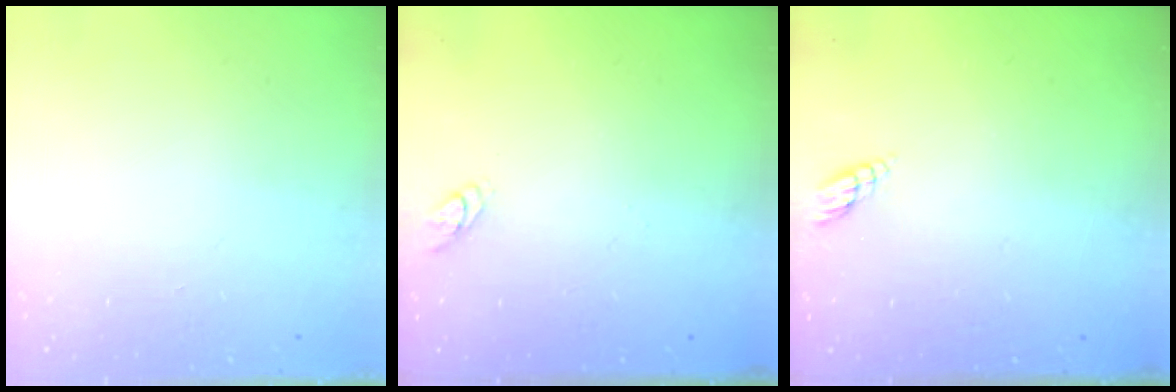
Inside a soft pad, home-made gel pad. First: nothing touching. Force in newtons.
{"total": 2.7, "press": 2.7, "slide": 0.3}
{"total": 2.8, "press": 2.8, "slide": 0.3}